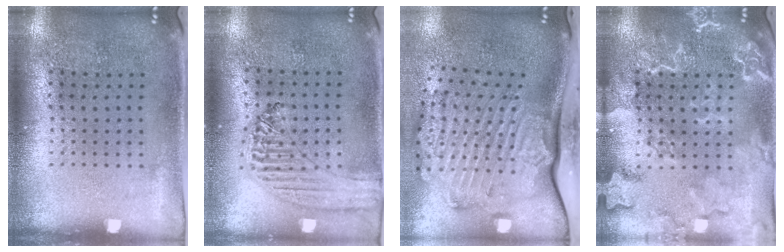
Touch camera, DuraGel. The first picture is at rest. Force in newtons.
{"total": 1.3, "press": 1.3, "slide": 0.1}
{"total": 3.6, "press": 2.5, "slide": 2.6}
{"total": 2.6, "press": 2.6, "slide": 0.3}